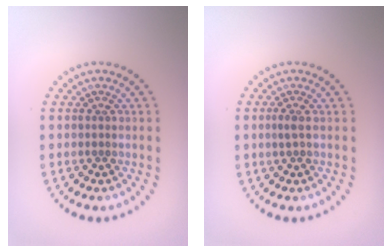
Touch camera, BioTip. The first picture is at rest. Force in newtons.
{"total": 0.9, "press": 0.7, "slide": 0.6}